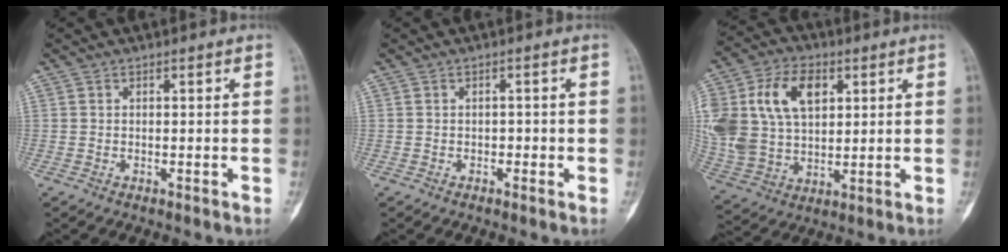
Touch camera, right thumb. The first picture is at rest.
{"total": 1.2, "force": [-0.4, 0.9, 0.6], "torque": [-0.001, 0.004, -0.009]}
{"total": 19.3, "force": [5.4, 12.8, 13.4], "torque": [-0.272, 0.004, 0.107]}